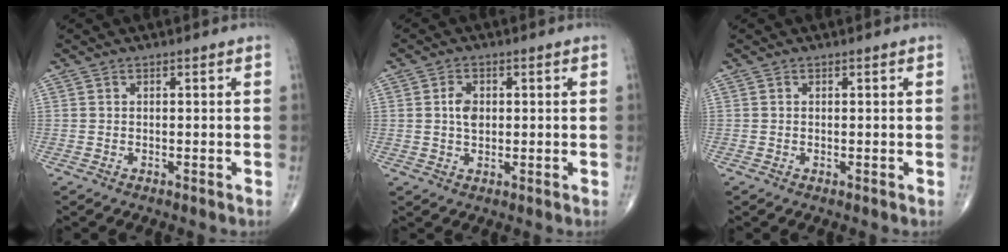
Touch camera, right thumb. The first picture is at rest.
{"total": 4.2, "force": [0.5, 2.6, 3.3], "torque": [-0.058, 0.000, 0.008]}
{"total": 0.0}